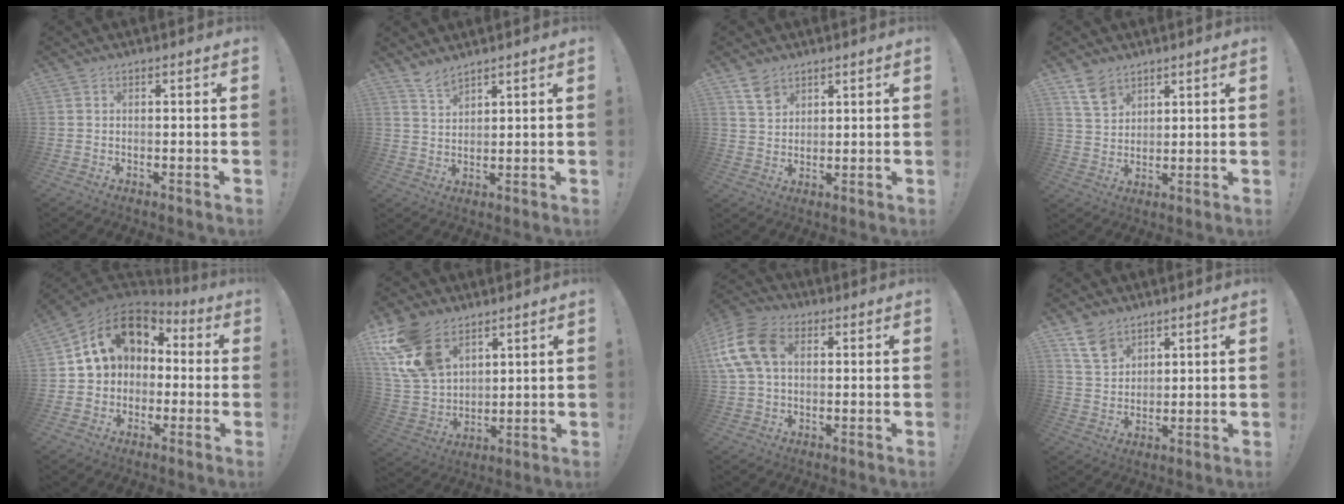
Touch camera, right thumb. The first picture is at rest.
{"total": 4.6, "force": [4.1, 1.2, 1.7], "torque": [-0.030, -0.028, 0.074]}
{"total": 6.1, "force": [4.2, 3.9, 2.1], "torque": [-0.028, -0.023, 0.081]}
{"total": 7.8, "force": [5.6, 4.6, 2.8], "torque": [-0.048, -0.031, 0.110]}
{"total": 13.8, "force": [4.5, 10.5, 7.7], "torque": [-0.124, -0.010, 0.082]}
{"total": 16.9, "force": [9.6, 10.6, 9.0], "torque": [-0.182, -0.050, 0.187]}
{"total": 15.4, "force": [3.3, 10.3, 10.9], "torque": [-0.225, 0.006, 0.067]}
{"total": 8.8, "force": [6.2, 5.3, 3.3], "torque": [-0.058, -0.034, 0.123]}